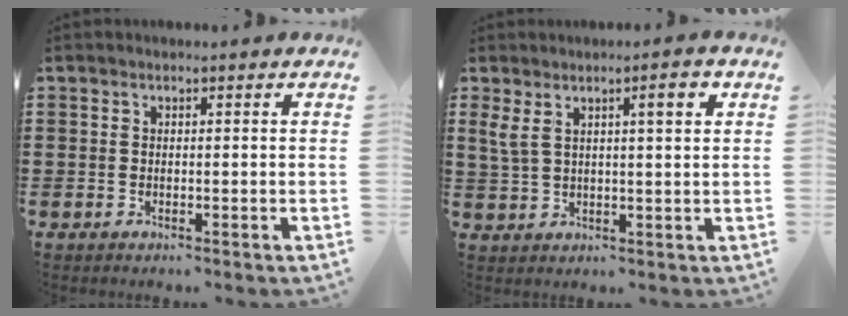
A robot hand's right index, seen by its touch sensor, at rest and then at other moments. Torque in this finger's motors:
{"motor_torque": [1.10, 1.03, 0.23, 0.12]}